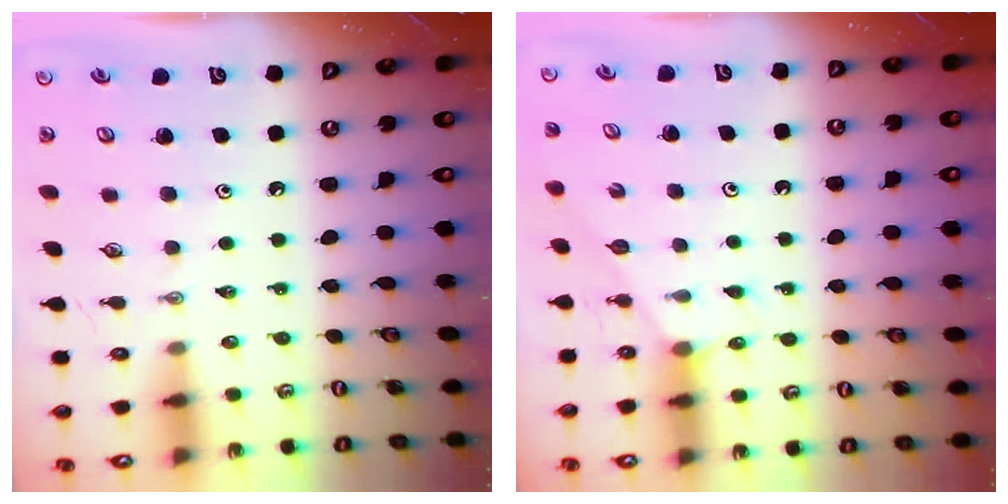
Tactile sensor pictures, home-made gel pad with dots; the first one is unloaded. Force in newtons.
{"total": 2.5, "press": 2.5, "slide": 0.4}